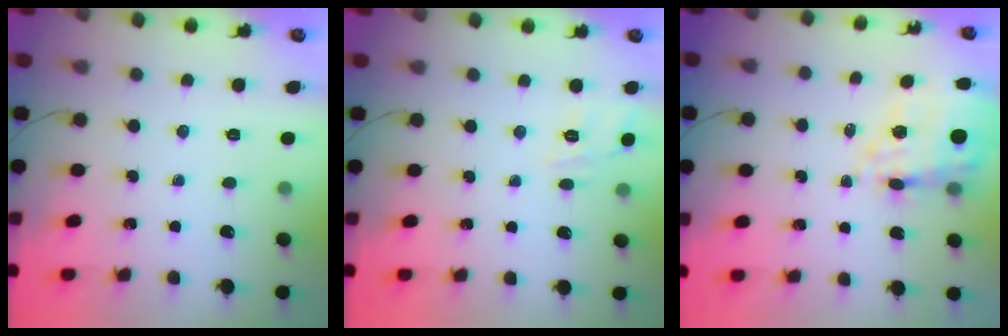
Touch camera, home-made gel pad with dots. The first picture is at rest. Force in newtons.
{"total": 10.0, "press": 9.9, "slide": 1.4}
{"total": 11.2, "press": 10.7, "slide": 3.3}